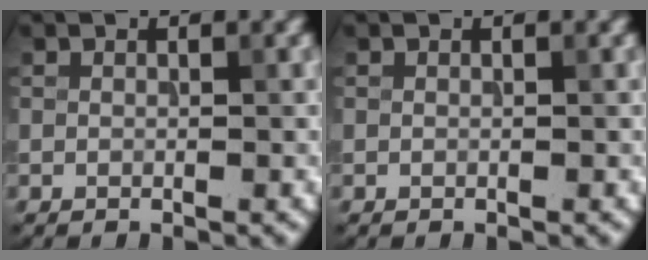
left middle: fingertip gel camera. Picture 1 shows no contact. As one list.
[{"total": 0.0}]